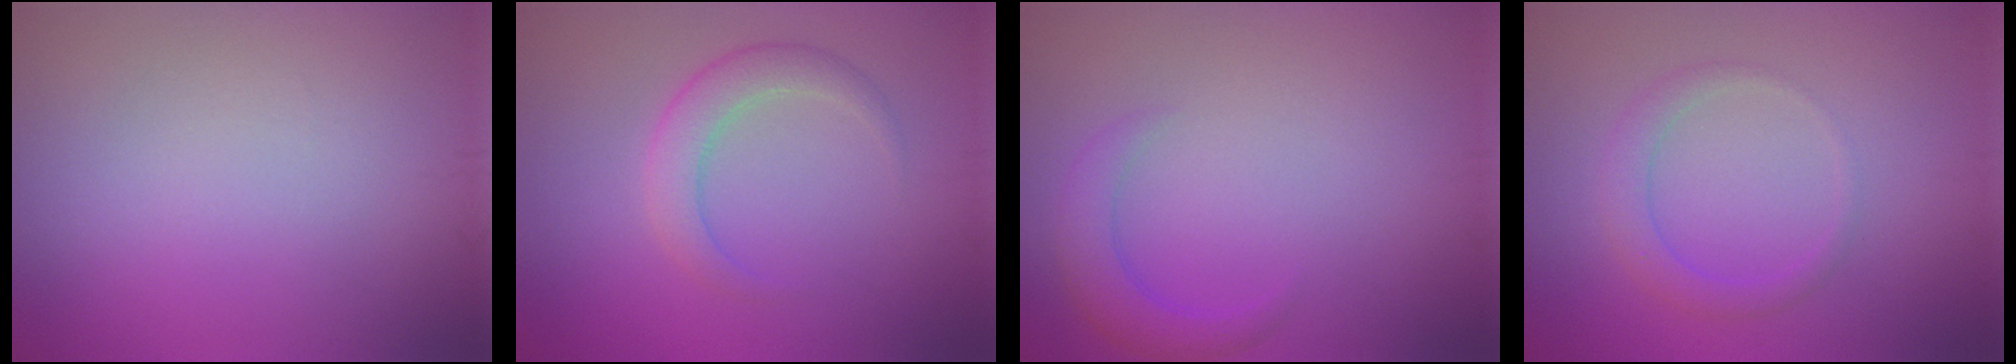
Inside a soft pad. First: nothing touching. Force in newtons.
{"total": 2.8, "press": 2.8, "slide": 0.2}
{"total": 2.7, "press": 2.6, "slide": 0.3}
{"total": 2.2, "press": 2.2, "slide": 0.1}